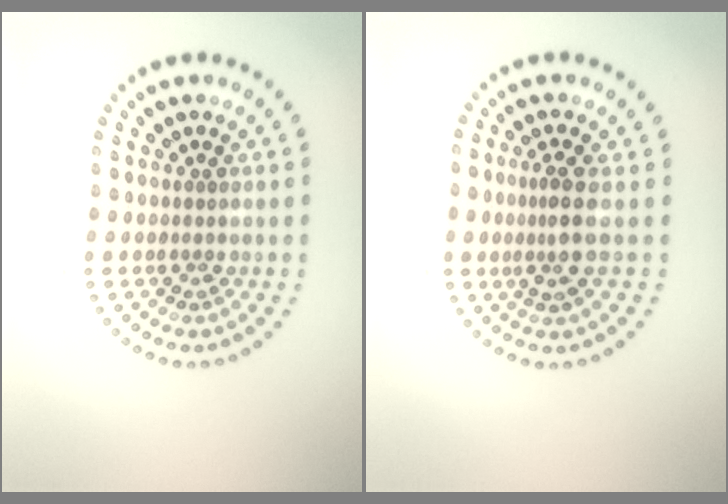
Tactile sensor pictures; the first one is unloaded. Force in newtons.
{"total": 2.6, "press": 2.0, "slide": 1.6}